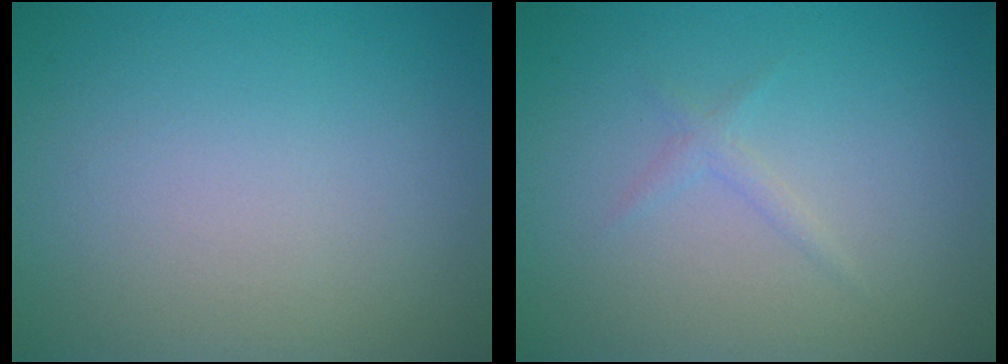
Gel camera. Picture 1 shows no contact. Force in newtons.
{"total": 0.9, "press": 0.9, "slide": 0.0}